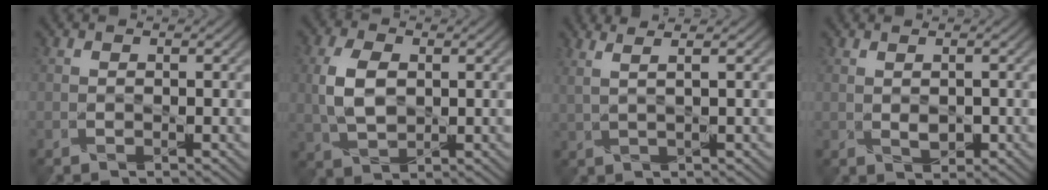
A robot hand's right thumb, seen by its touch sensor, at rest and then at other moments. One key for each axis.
{"total": 6.0, "fx": 0.6, "fy": 3.8, "fz": 4.6, "tx": -0.113, "ty": 0.006, "tz": 0.010}
{"total": 3.5, "fx": 2.2, "fy": 0.6, "fz": 2.6, "tx": -0.044, "ty": 0.018, "tz": 0.018}
{"total": 1.5, "fx": 0.1, "fy": 0.7, "fz": 1.3, "tx": -0.028, "ty": -0.003, "tz": 0.006}